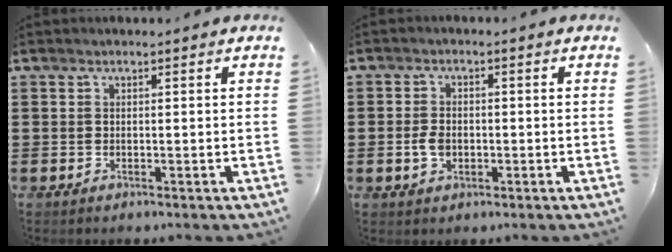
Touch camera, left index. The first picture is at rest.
{"total": 3.1, "force": [-0.5, 2.1, 2.3], "torque": [-0.058, -0.002, -0.014]}